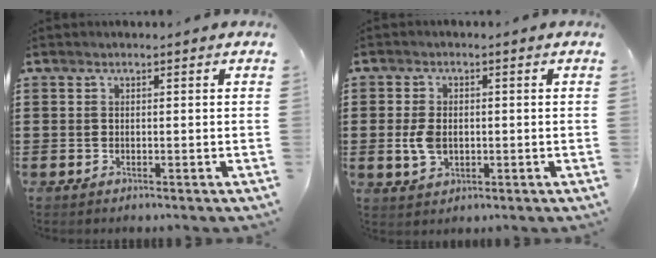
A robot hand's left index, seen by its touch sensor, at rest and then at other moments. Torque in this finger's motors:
{"motor_torque": [0.18, 0.16, 0.37, 0.08]}